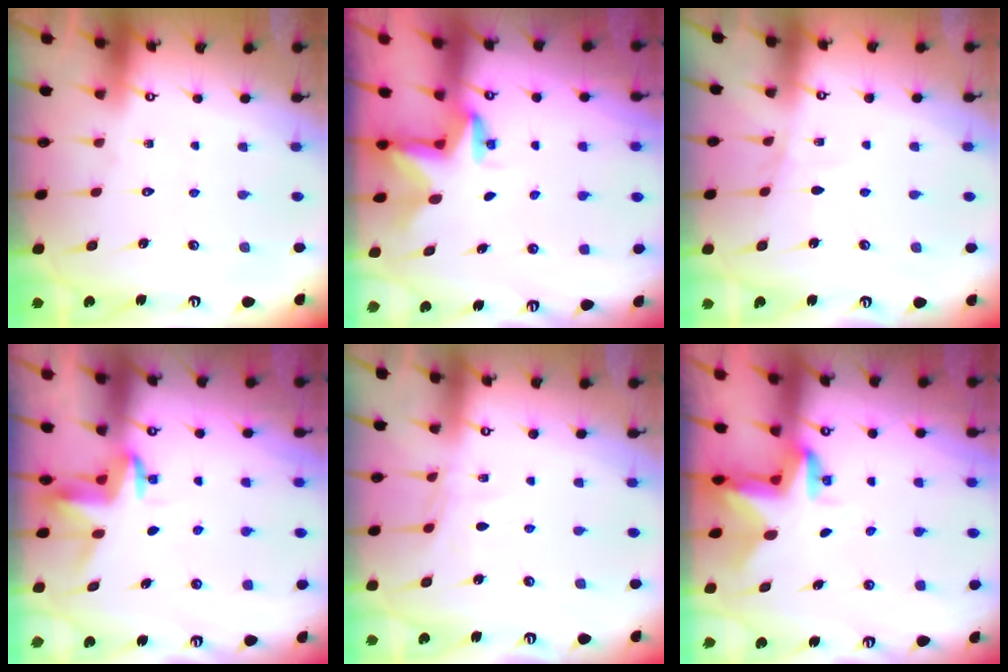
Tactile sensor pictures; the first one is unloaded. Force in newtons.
{"total": 2.9, "press": 2.9, "slide": 0.2}
{"total": 2.6, "press": 2.6, "slide": 0.3}
{"total": 3.5, "press": 3.5, "slide": 0.2}
{"total": 6.1, "press": 6.1, "slide": 0.6}
{"total": 3.1, "press": 3.1, "slide": 0.5}